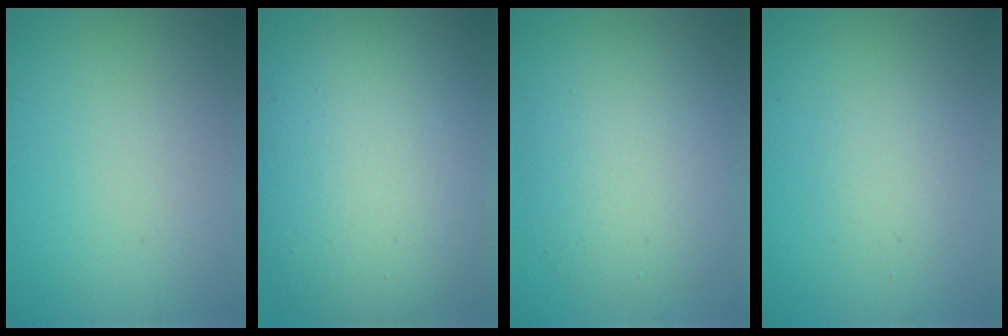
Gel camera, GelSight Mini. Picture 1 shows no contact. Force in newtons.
{"total": 13.8, "press": 13.8, "slide": 1.1}
{"total": 5.6, "press": 5.6, "slide": 0.1}
{"total": 1.6, "press": 1.6, "slide": 0.1}